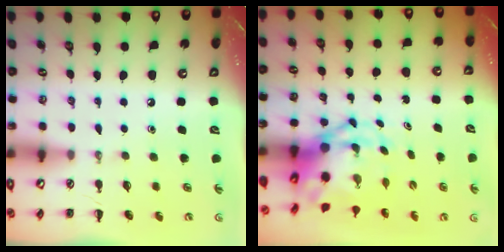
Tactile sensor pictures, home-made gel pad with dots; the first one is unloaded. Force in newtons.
{"total": 5.8, "press": 5.6, "slide": 1.5}